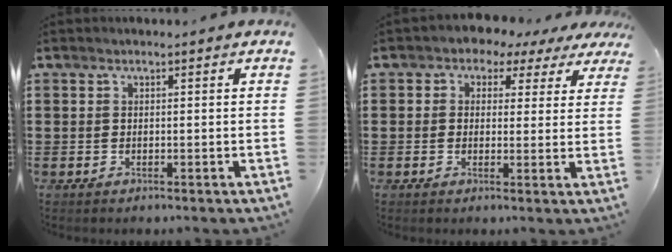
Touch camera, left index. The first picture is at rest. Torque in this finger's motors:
{"motor_torque": [2.14, 0.00, 0.75, 0.02]}